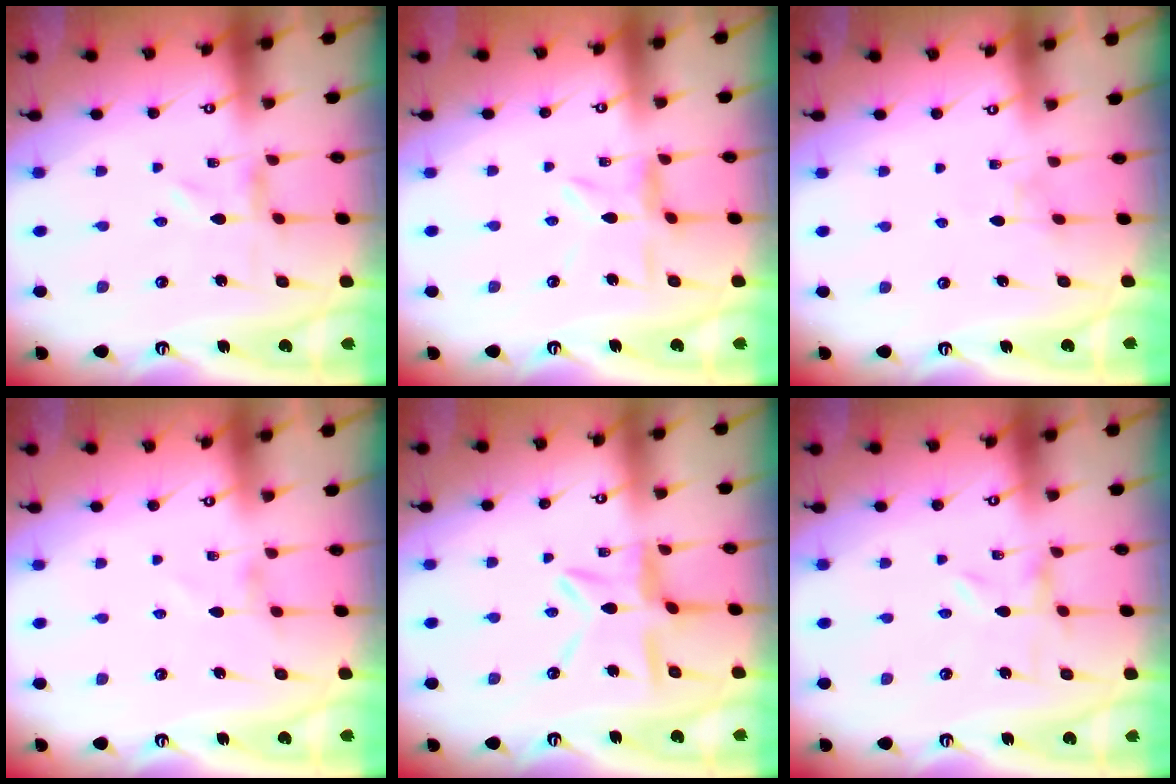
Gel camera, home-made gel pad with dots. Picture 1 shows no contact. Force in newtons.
{"total": 5.4, "press": 5.4, "slide": 0.5}
{"total": 2.3, "press": 2.3, "slide": 0.3}
{"total": 1.0, "press": 0.9, "slide": 0.3}
{"total": 9.6, "press": 9.5, "slide": 0.9}
{"total": 0.0}